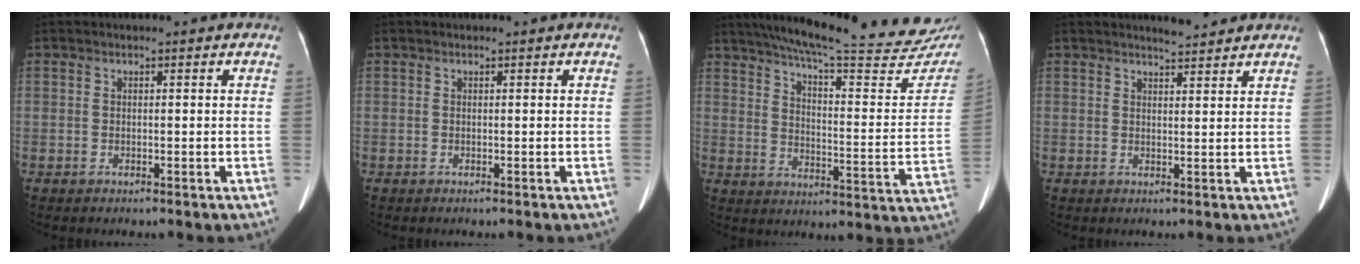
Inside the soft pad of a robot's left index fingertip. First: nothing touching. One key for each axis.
{"total": 0.0}
{"total": 28.8, "fx": 25.2, "fy": 3.0, "fz": 13.6, "tx": -0.204, "ty": -0.066, "tz": 0.312}
{"total": 3.1, "fx": 3.0, "fy": 0.1, "fz": 0.8, "tx": -0.017, "ty": 0.004, "tz": 0.045}